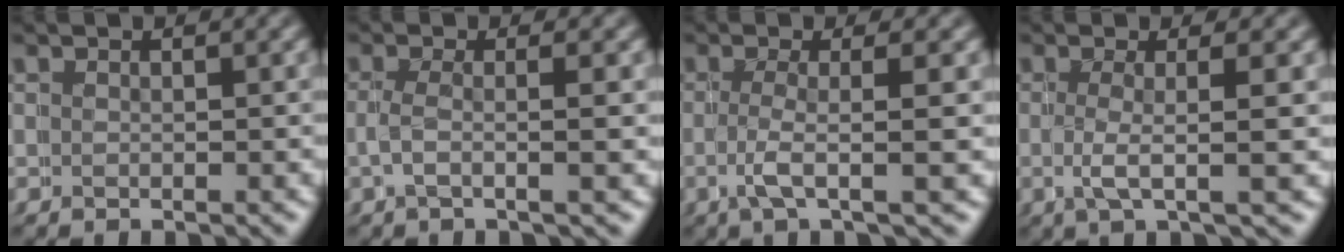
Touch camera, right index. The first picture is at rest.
{"total": 1.1, "force": [0.1, 0.0, 1.1], "torque": [-0.042, -0.003, -0.002]}
{"total": 2.4, "force": [0.2, -0.5, 2.3], "torque": [-0.056, -0.005, -0.002]}
{"total": 2.6, "force": [0.7, -0.5, 2.5], "torque": [-0.053, 0.000, 0.006]}